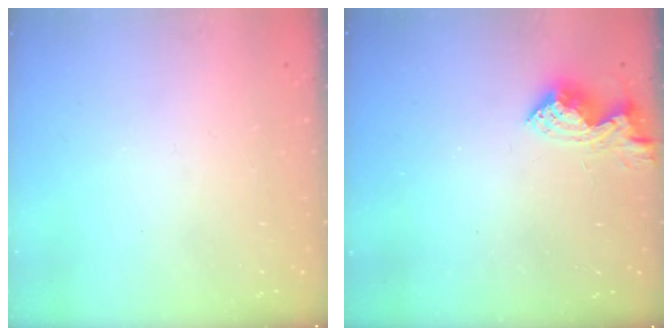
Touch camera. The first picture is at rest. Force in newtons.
{"total": 13.7, "press": 13.6, "slide": 0.9}